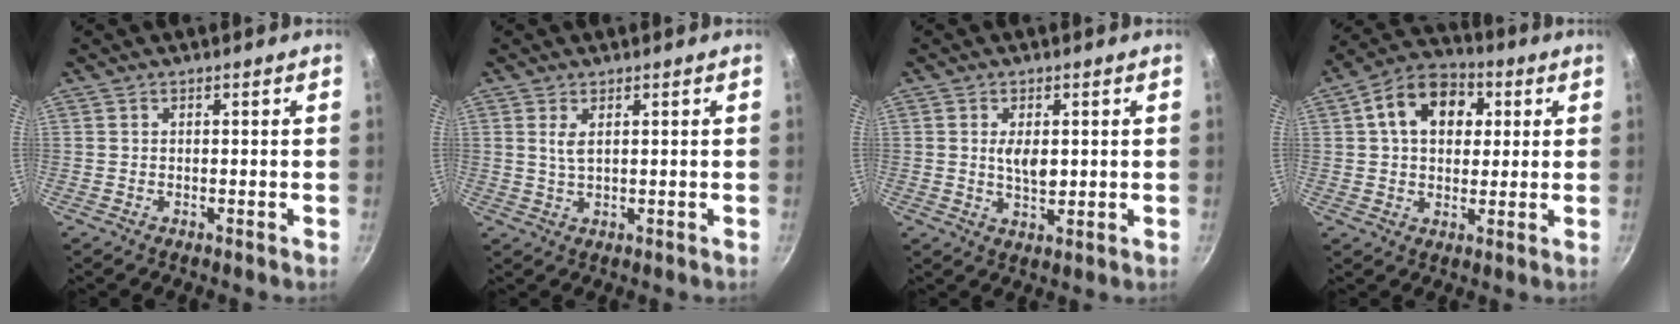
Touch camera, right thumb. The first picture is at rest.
{"total": 2.7, "force": [1.0, 1.1, 2.2], "torque": [-0.043, -0.009, 0.021]}
{"total": 4.6, "force": [0.6, 2.4, 3.9], "torque": [-0.063, -0.008, 0.012]}
{"total": 13.3, "force": [3.5, 9.5, 8.5], "torque": [-0.112, 0.015, 0.041]}